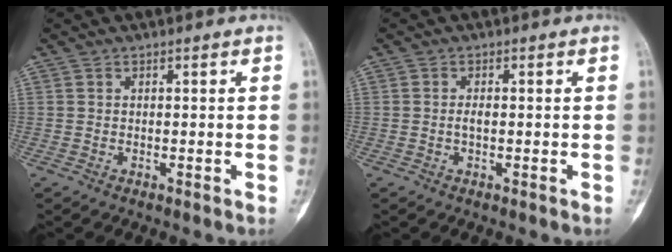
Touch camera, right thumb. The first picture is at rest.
{"total": 1.2, "force": [-0.2, 0.7, 1.0], "torque": [-0.016, 0.001, -0.005]}